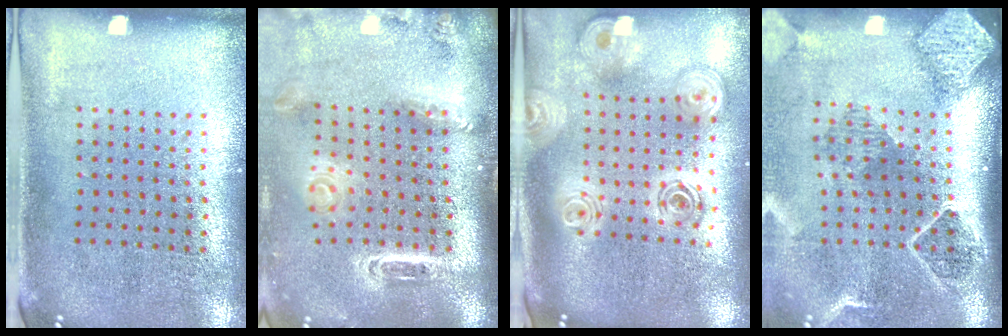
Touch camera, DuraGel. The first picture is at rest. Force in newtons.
{"total": 2.9, "press": 2.1, "slide": 2.1}
{"total": 2.6, "press": 1.9, "slide": 1.8}
{"total": 2.7, "press": 2.0, "slide": 1.9}